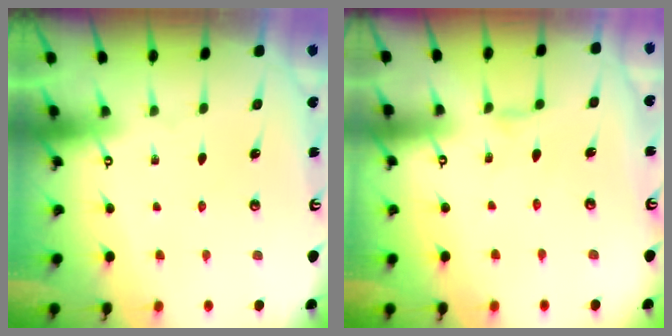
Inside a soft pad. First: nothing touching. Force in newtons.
{"total": 2.3, "press": 2.2, "slide": 0.4}